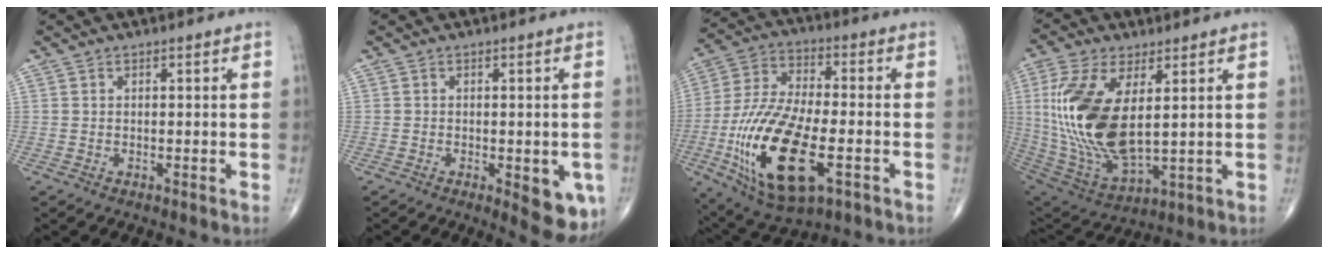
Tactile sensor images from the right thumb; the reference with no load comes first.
{"total": 8.1, "force": [-2.4, 3.0, 7.1], "torque": [-0.065, -0.010, -0.024]}
{"total": 22.5, "force": [-6.7, 9.8, 19.1], "torque": [-0.390, 0.008, -0.108]}
{"total": 20.7, "force": [3.1, 9.7, 18.0], "torque": [-0.381, -0.024, 0.071]}